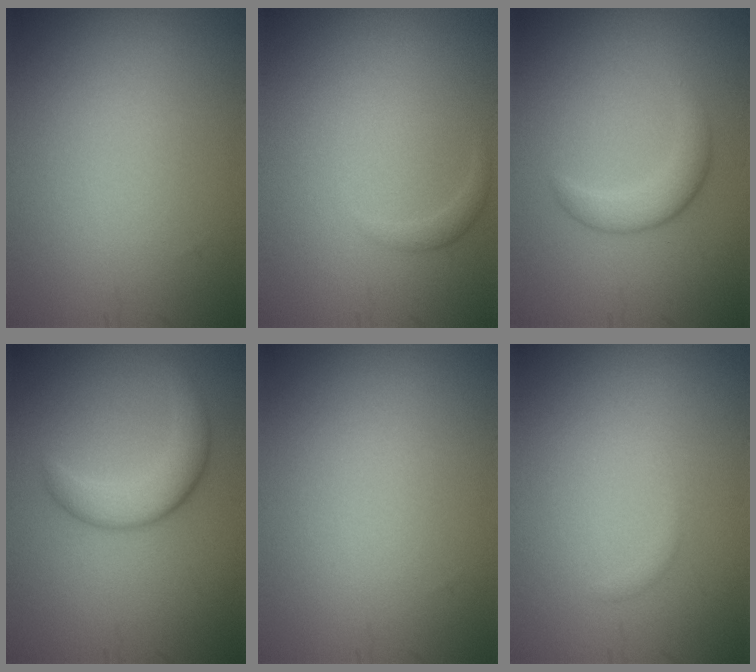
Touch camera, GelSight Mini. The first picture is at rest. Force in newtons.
{"total": 0.7, "press": 0.7, "slide": 0.1}
{"total": 2.6, "press": 2.6, "slide": 0.2}
{"total": 3.6, "press": 3.6, "slide": 0.1}
{"total": 0.0}
{"total": 0.5, "press": 0.5, "slide": 0.1}